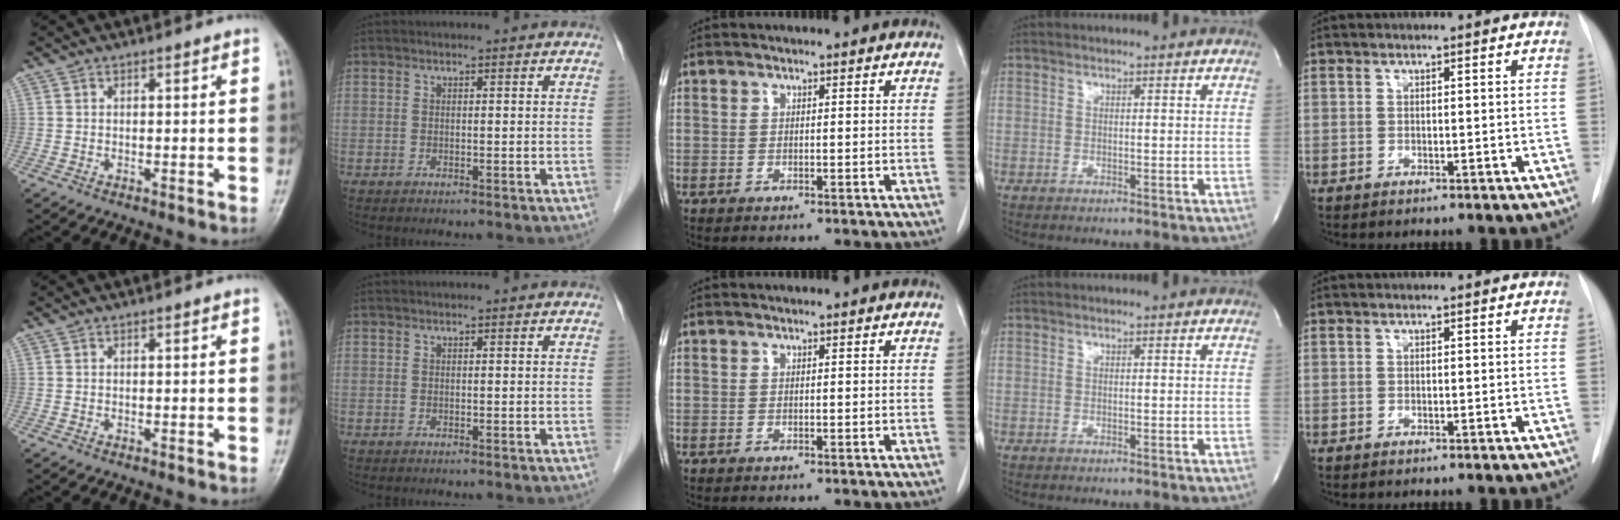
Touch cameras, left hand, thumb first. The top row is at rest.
{}